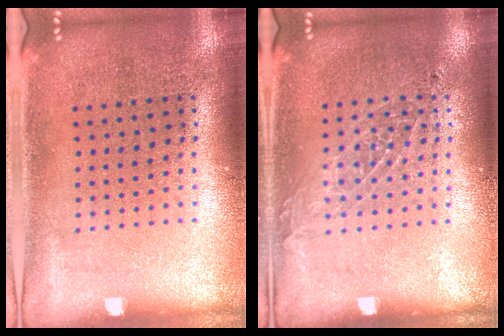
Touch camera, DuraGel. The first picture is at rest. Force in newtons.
{"total": 1.0, "press": 1.0, "slide": 0.3}